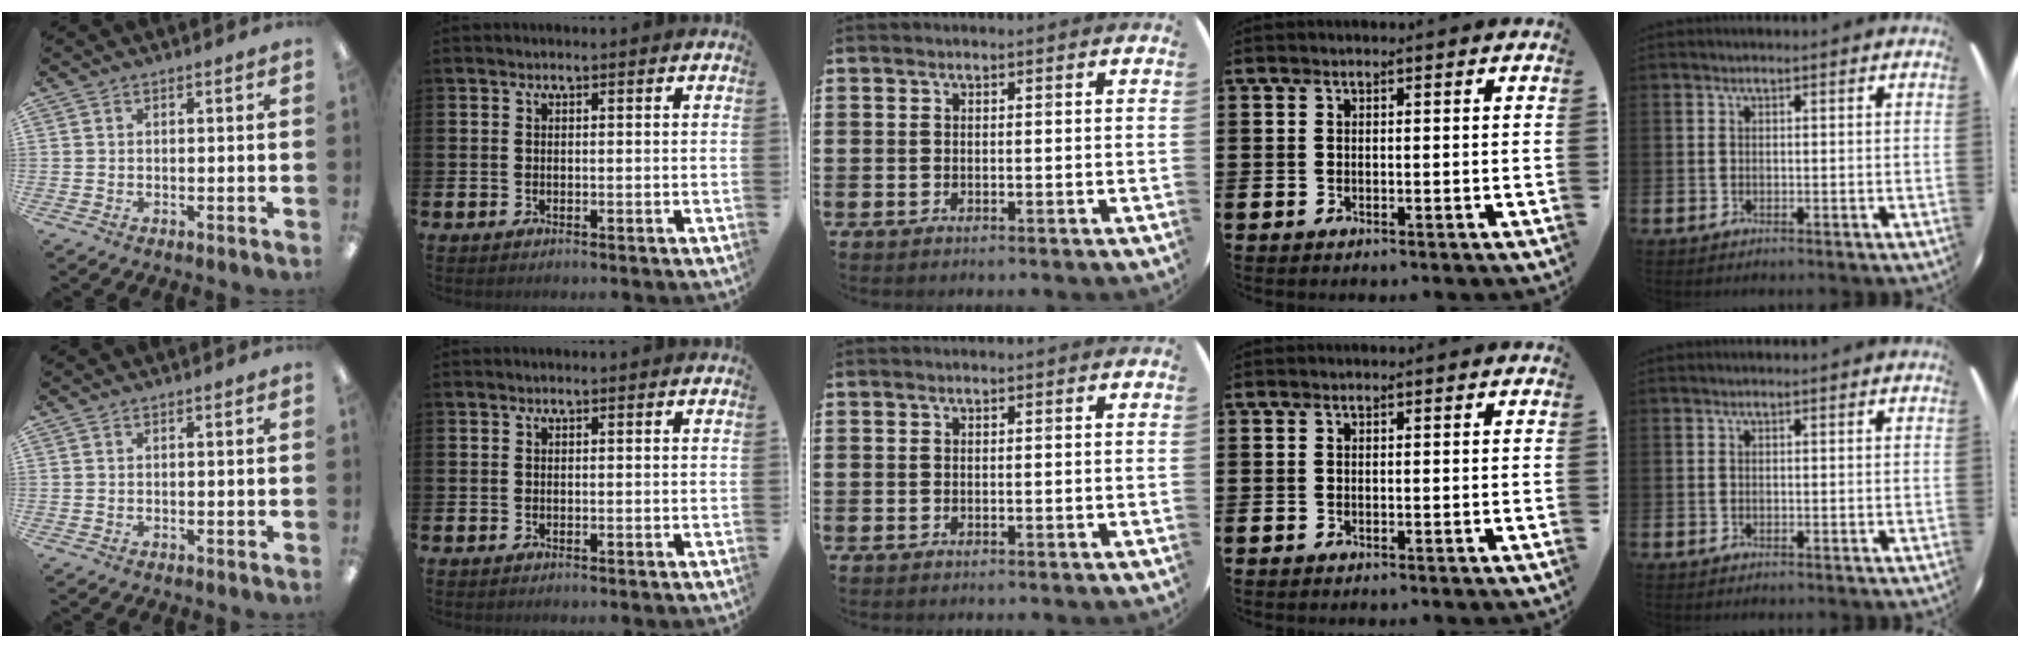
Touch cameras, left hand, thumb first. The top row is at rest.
{}